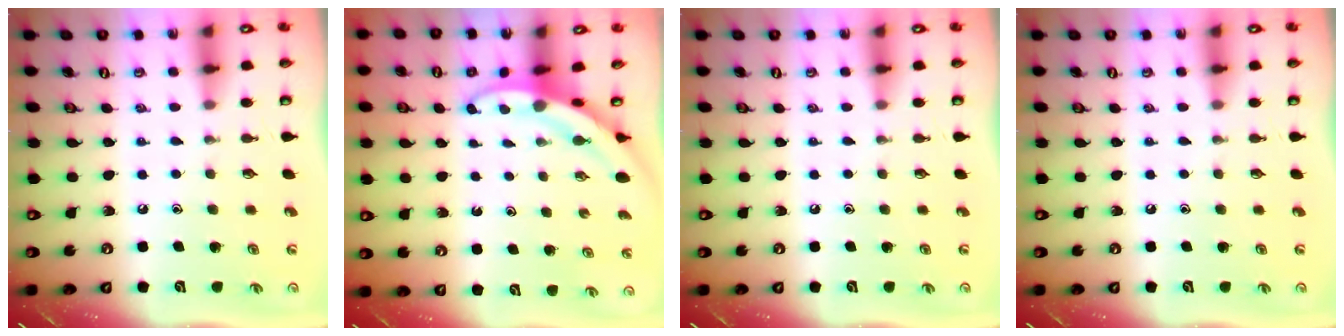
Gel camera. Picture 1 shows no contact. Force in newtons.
{"total": 3.3, "press": 3.3, "slide": 0.2}
{"total": 0.0}
{"total": 0.0}